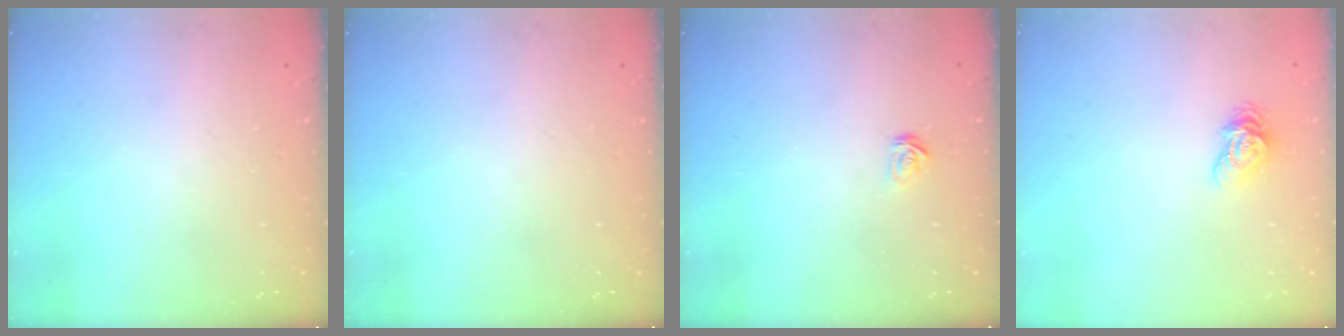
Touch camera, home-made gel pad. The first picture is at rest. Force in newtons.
{"total": 0.0}
{"total": 2.5, "press": 2.5, "slide": 0.2}
{"total": 5.9, "press": 5.9, "slide": 0.3}